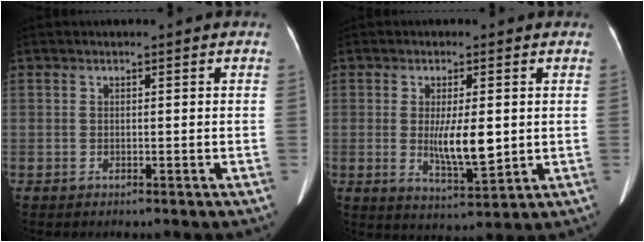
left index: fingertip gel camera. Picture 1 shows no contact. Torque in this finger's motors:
{"motor_torque": [1.30, 0.08, 0.77, 0.09]}